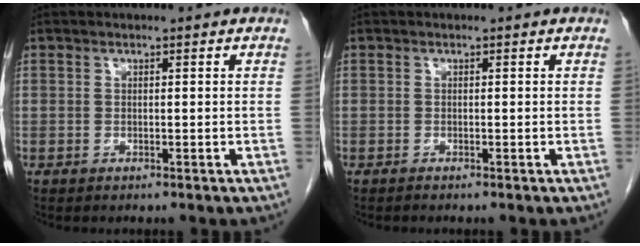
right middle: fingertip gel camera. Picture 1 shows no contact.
{"total": 0.0}